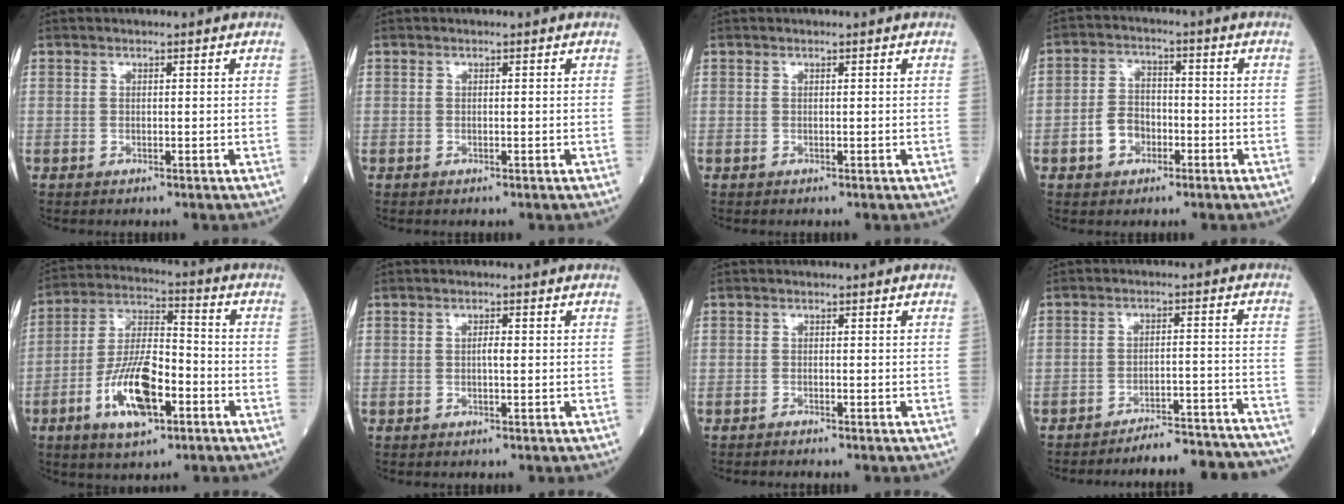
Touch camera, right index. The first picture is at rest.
{"total": 0.0}
{"total": 0.0}
{"total": 5.3, "force": [-2.1, 3.9, 2.8], "torque": [-0.059, 0.016, -0.039]}
{"total": 12.7, "force": [-5.2, 4.4, 10.8], "torque": [-0.212, 0.004, -0.093]}
{"total": 1.2, "force": [0.0, 0.2, 1.1], "torque": [-0.022, 0.002, -0.002]}
{"total": 0.7, "force": [-0.6, -0.2, 0.0], "torque": [-0.001, 0.000, -0.014]}
{"total": 16.5, "force": [-16.1, 1.2, 3.2], "torque": [-0.015, 0.017, -0.203]}